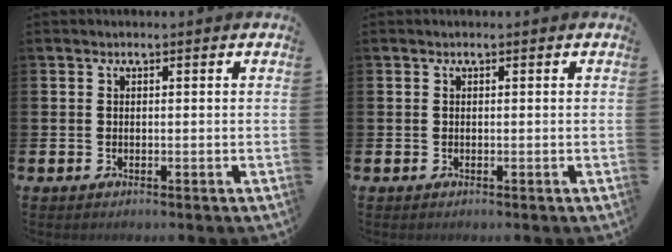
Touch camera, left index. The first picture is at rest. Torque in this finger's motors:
{"motor_torque": [-0.01, 0.00, 0.01, 0.00]}